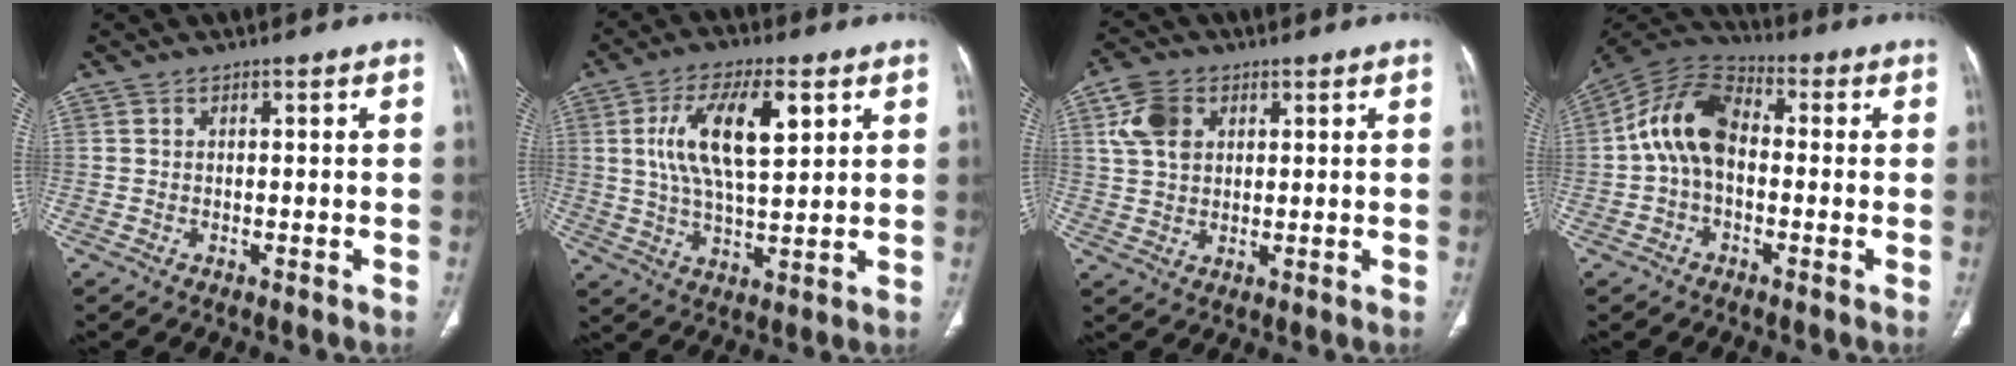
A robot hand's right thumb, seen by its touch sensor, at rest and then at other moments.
{"total": 13.9, "force": [4.4, 5.6, 12.0], "torque": [-0.215, -0.006, 0.081]}
{"total": 7.4, "force": [2.6, 5.3, 4.4], "torque": [-0.076, 0.001, 0.050]}
{"total": 12.1, "force": [-0.2, 8.1, 9.0], "torque": [-0.158, 0.033, -0.019]}